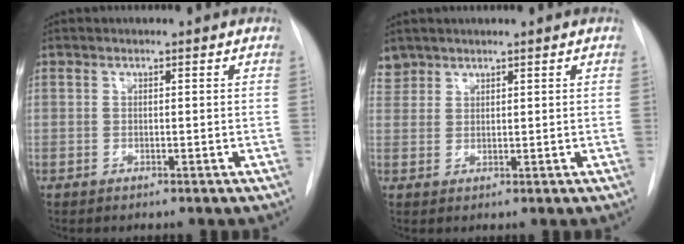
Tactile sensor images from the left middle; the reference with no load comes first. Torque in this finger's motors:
{"motor_torque": [0.28, -0.28, 0.09, -0.02]}